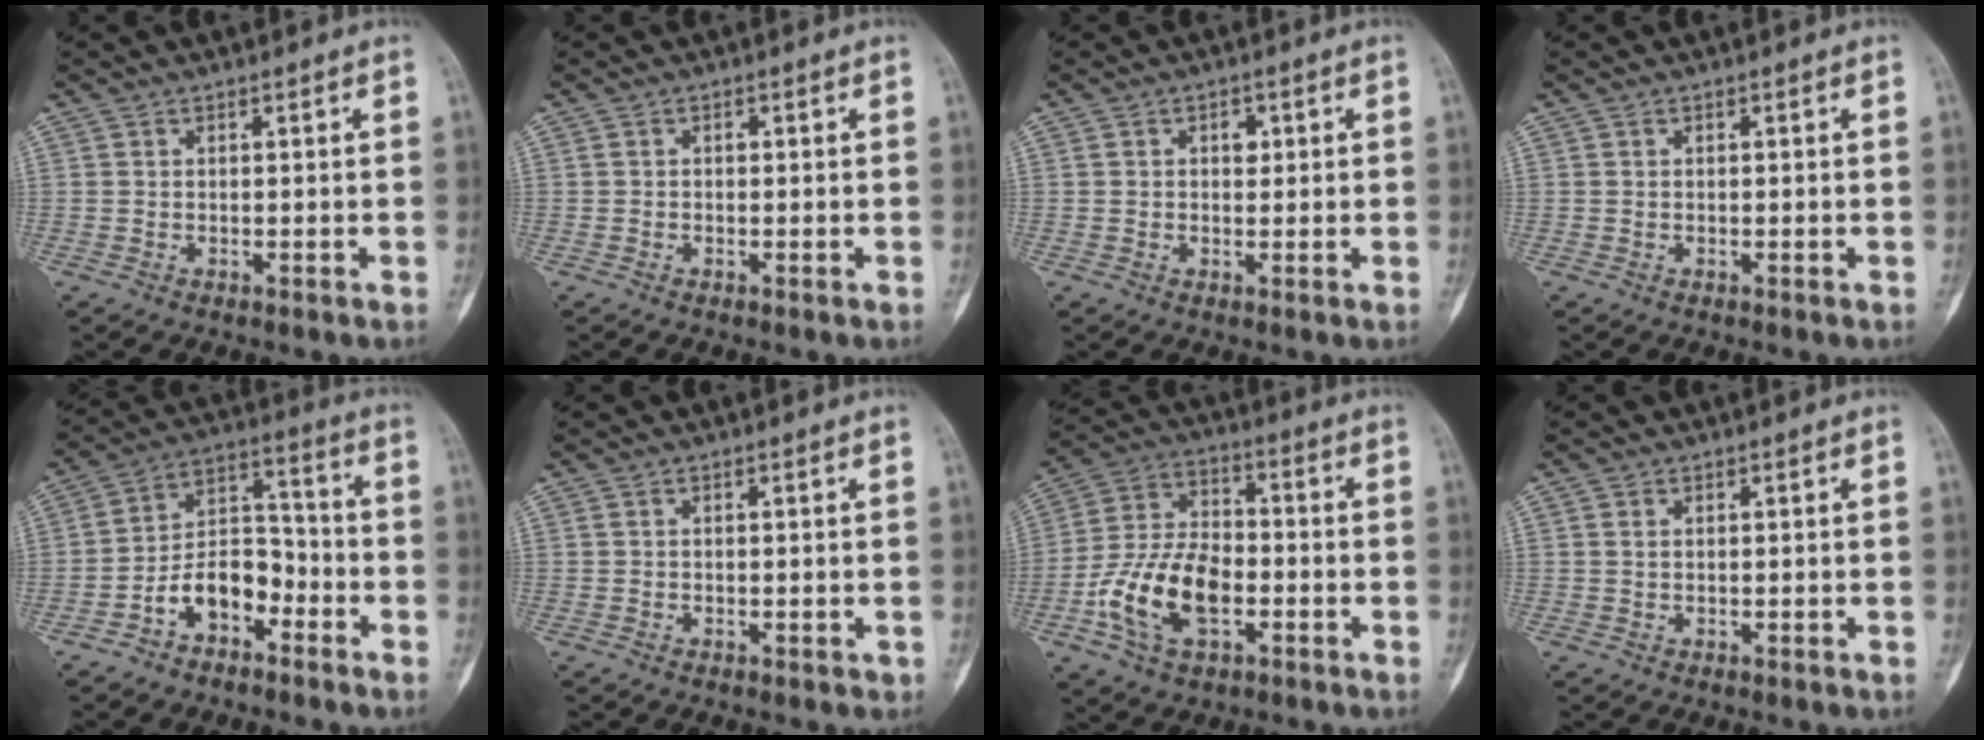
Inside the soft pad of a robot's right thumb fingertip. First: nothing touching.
{"total": 0.6, "force": [0.0, 0.5, 0.4], "torque": [-0.003, 0.002, -0.003]}
{"total": 2.3, "force": [0.6, 1.7, 1.4], "torque": [-0.008, 0.002, 0.007]}
{"total": 0.0}
{"total": 10.5, "force": [-5.2, 6.5, 6.5], "torque": [-0.092, 0.064, -0.097]}
{"total": 0.0}
{"total": 15.1, "force": [-4.5, 8.7, 11.4], "torque": [-0.217, 0.028, -0.085]}
{"total": 0.7, "force": [0.3, 0.4, 0.5], "torque": [-0.014, 0.003, 0.007]}